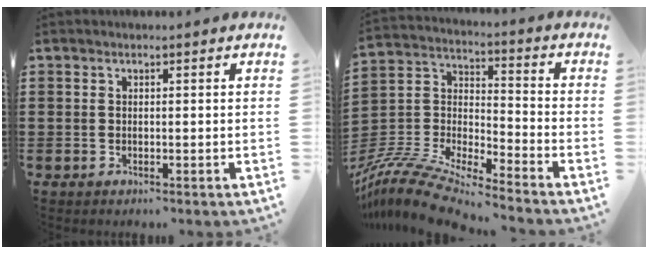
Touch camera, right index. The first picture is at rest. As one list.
[{"total": 11.0, "force": [-10.1, 1.4, 4.1], "torque": [-0.100, 0.011, -0.209]}]